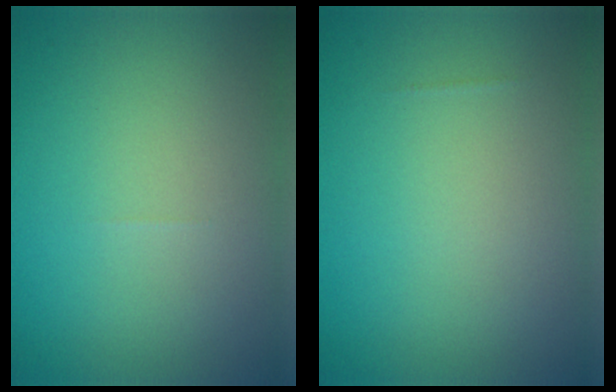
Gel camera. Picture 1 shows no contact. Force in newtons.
{"total": 0.0}